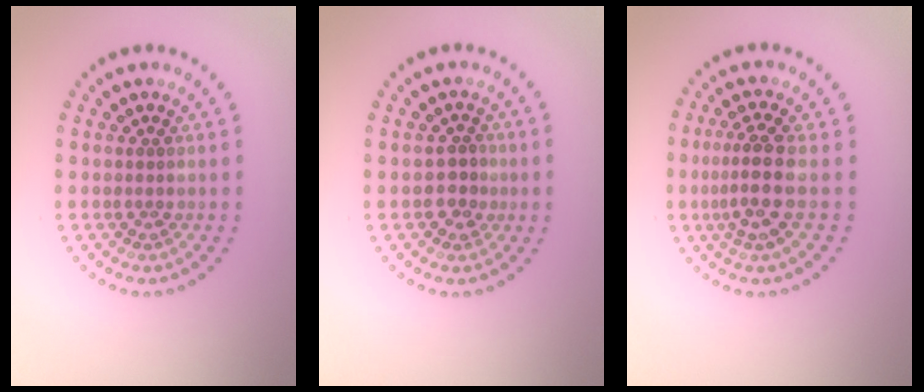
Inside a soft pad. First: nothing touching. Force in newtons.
{"total": 1.9, "press": 1.7, "slide": 0.8}
{"total": 3.0, "press": 2.4, "slide": 1.9}